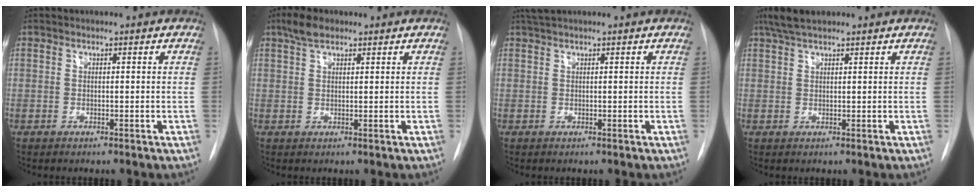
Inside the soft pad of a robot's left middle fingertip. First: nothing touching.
{"total": 3.2, "force": [2.3, 1.2, 1.9], "torque": [-0.042, 0.010, 0.043]}
{"total": 1.5, "force": [1.2, -0.1, 0.9], "torque": [-0.018, 0.016, 0.025]}
{"total": 4.1, "force": [3.2, 1.0, 2.4], "torque": [-0.051, 0.015, 0.061]}